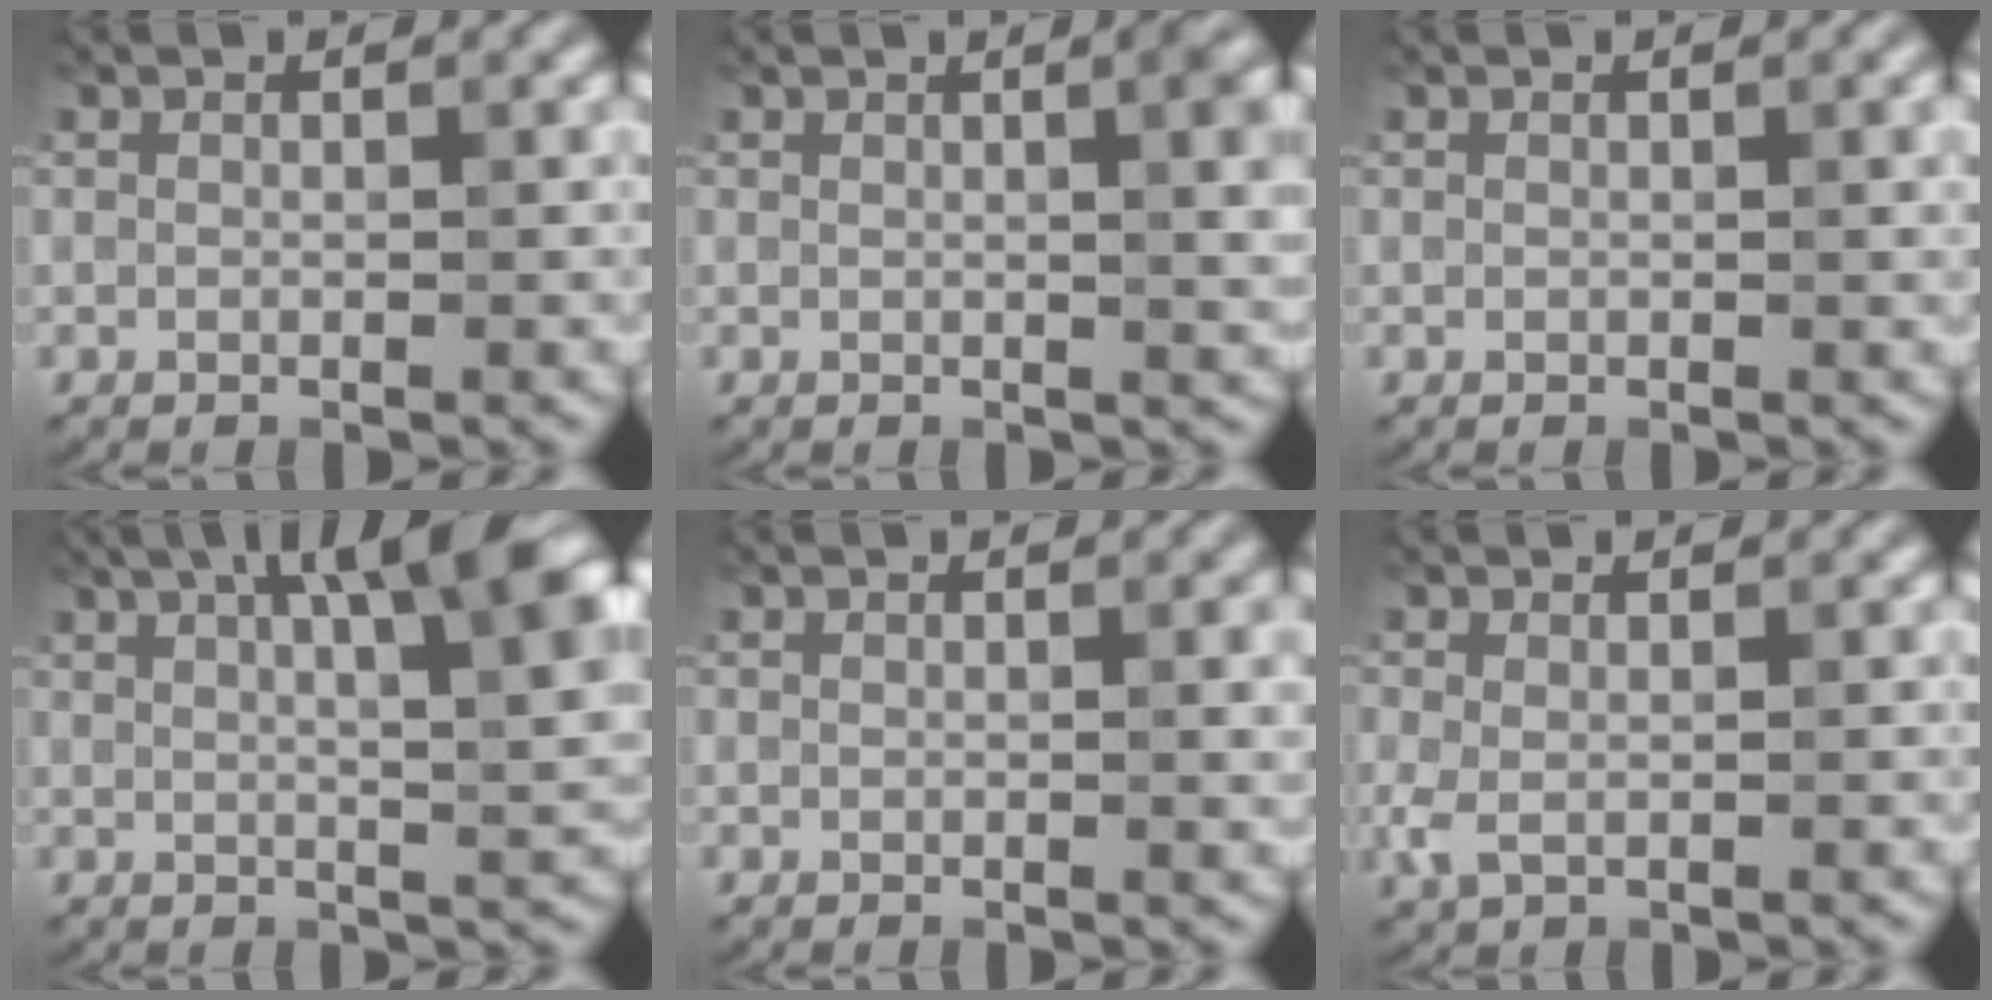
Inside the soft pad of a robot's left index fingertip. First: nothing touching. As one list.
[{"total": 6.5, "force": [1.3, 2.5, 5.8], "torque": [-0.037, 0.013, 0.015]}, {"total": 0.9, "force": [0.3, 0.2, 0.9], "torque": [-0.008, 0.002, 0.003]}, {"total": 12.6, "force": [5.2, 3.7, 10.9], "torque": [-0.116, 0.030, 0.067]}, {"total": 1.8, "force": [0.3, 0.5, 1.7], "torque": [-0.017, 0.002, 0.002]}, {"total": 1.5, "force": [-0.1, 0.8, 1.3], "torque": [-0.031, -0.003, -0.002]}]